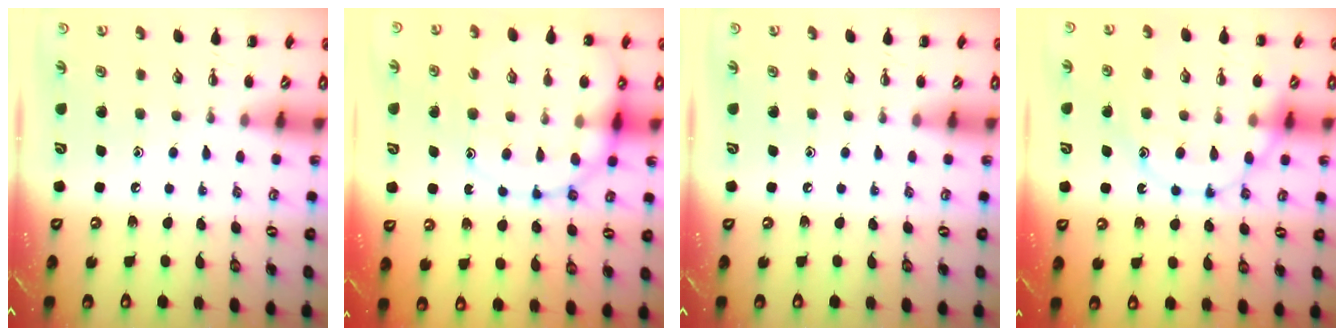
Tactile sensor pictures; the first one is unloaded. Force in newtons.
{"total": 14.8, "press": 14.6, "slide": 2.9}
{"total": 0.0}
{"total": 15.0, "press": 14.9, "slide": 1.3}